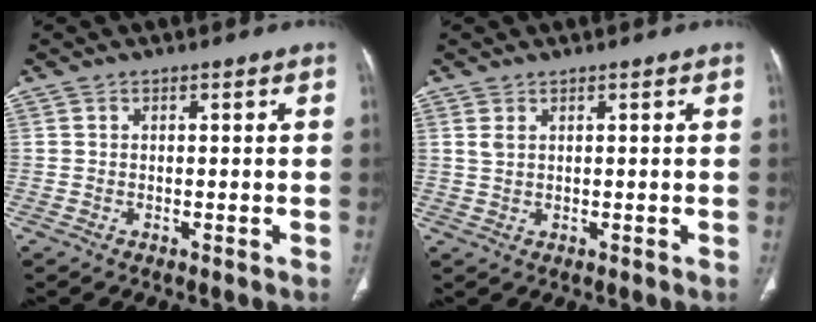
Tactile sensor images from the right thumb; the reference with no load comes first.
{"total": 1.5, "force": [0.7, 0.8, 1.1], "torque": [-0.028, 0.006, 0.023]}